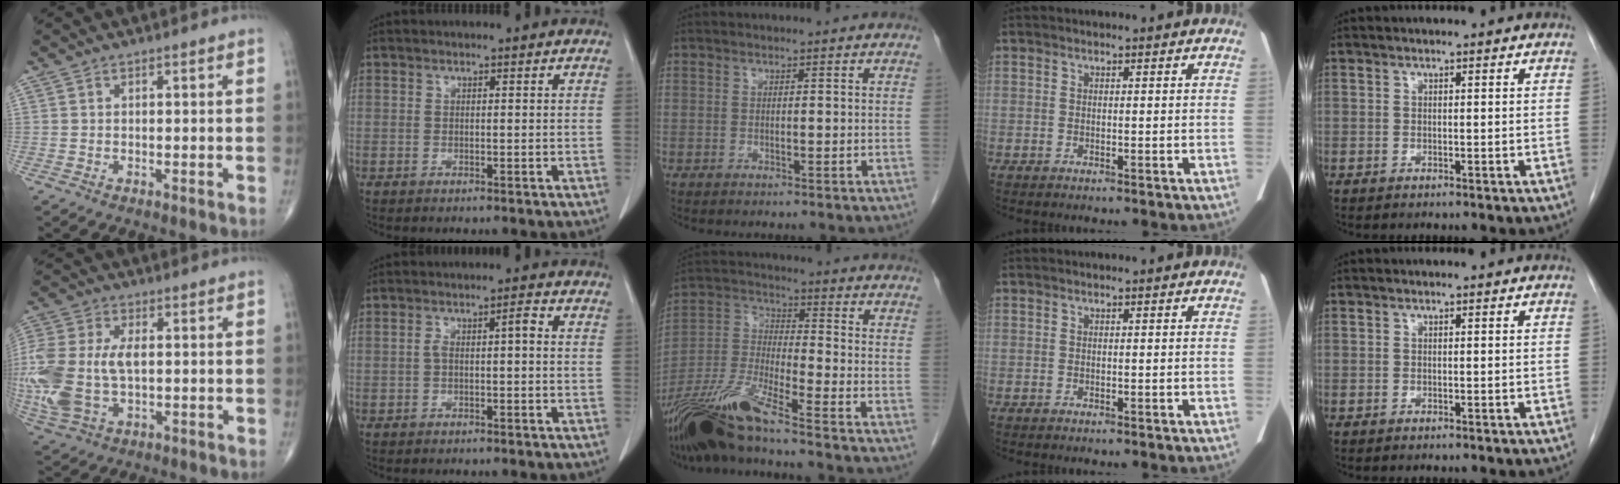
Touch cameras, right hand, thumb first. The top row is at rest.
{"thumb": {"total": 19.0, "force": [-0.8, 11.2, 15.3], "torque": [-0.401, -0.005, -0.005]}, "index": {"total": 2.8, "force": [-0.3, 0.6, 2.8], "torque": [-0.049, 0.016, -0.003]}, "middle": {"total": 14.1, "force": [-11.4, -0.7, 8.3], "torque": [-0.175, -0.019, -0.216]}}